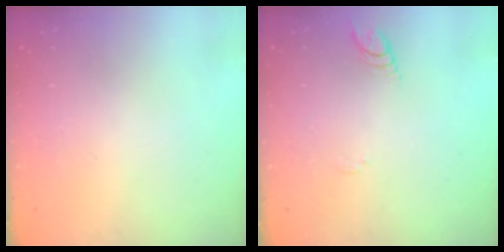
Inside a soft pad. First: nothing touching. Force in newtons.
{"total": 5.8, "press": 5.7, "slide": 0.5}